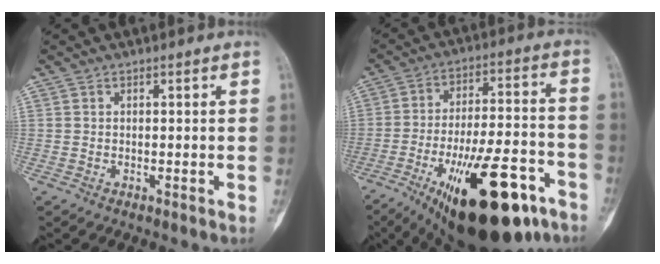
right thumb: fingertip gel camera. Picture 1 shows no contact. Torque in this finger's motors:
{"motor_torque": [0.84, 1.17, 1.92, -0.85, 0.54]}